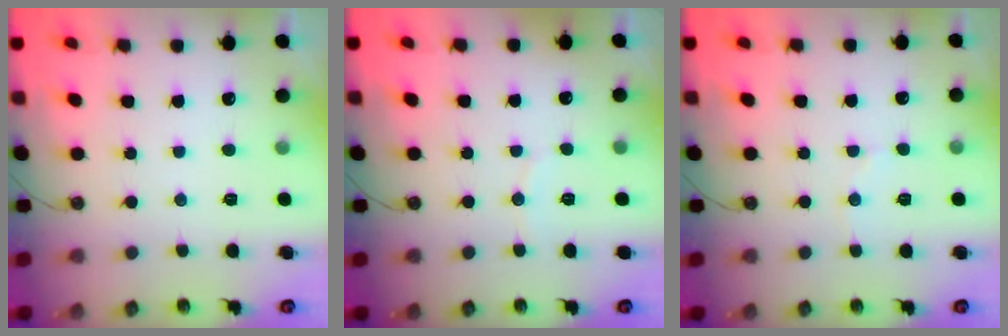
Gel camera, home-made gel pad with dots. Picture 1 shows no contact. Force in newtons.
{"total": 3.3, "press": 3.2, "slide": 0.4}
{"total": 5.5, "press": 5.5, "slide": 0.6}